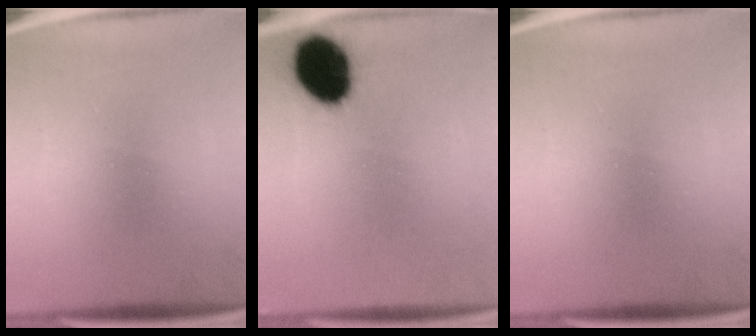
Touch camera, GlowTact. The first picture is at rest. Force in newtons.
{"total": 15.2}
{"total": 0.0}